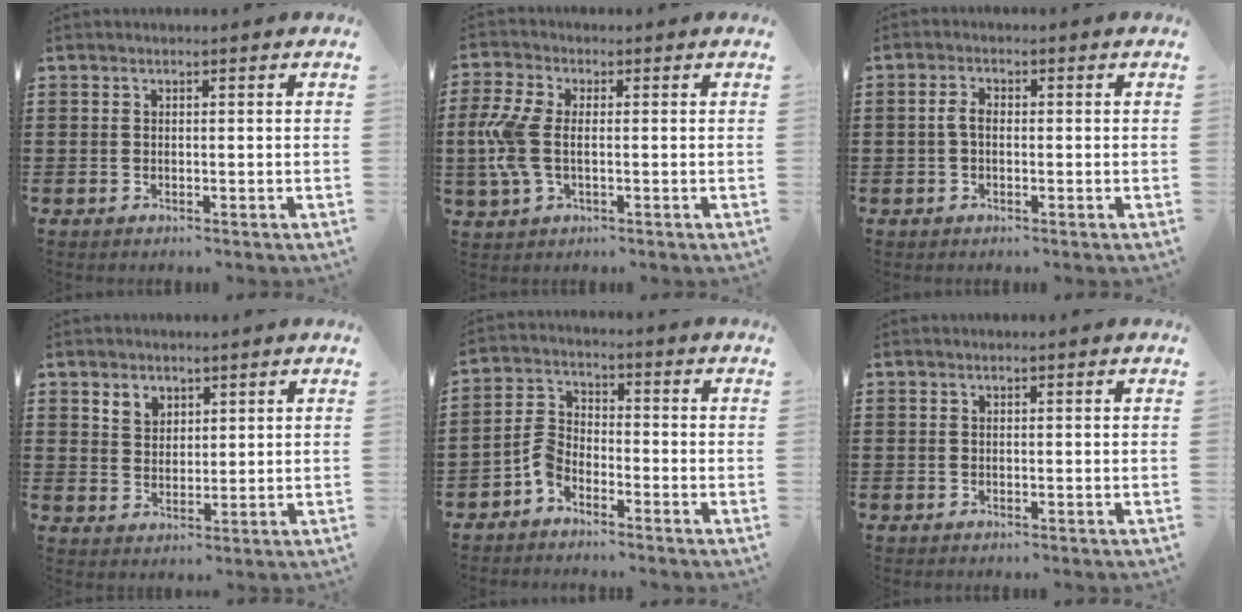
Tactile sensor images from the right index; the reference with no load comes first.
{"total": 7.4, "force": [-0.4, 3.7, 6.4], "torque": [-0.166, -0.006, -0.016]}
{"total": 2.4, "force": [-0.3, 1.3, 2.0], "torque": [-0.047, 0.000, -0.008]}
{"total": 3.1, "force": [2.2, 2.2, 0.7], "torque": [-0.022, 0.008, 0.042]}
{"total": 4.5, "force": [-3.1, 2.4, 2.1], "torque": [-0.069, 0.004, -0.068]}
{"total": 0.0}